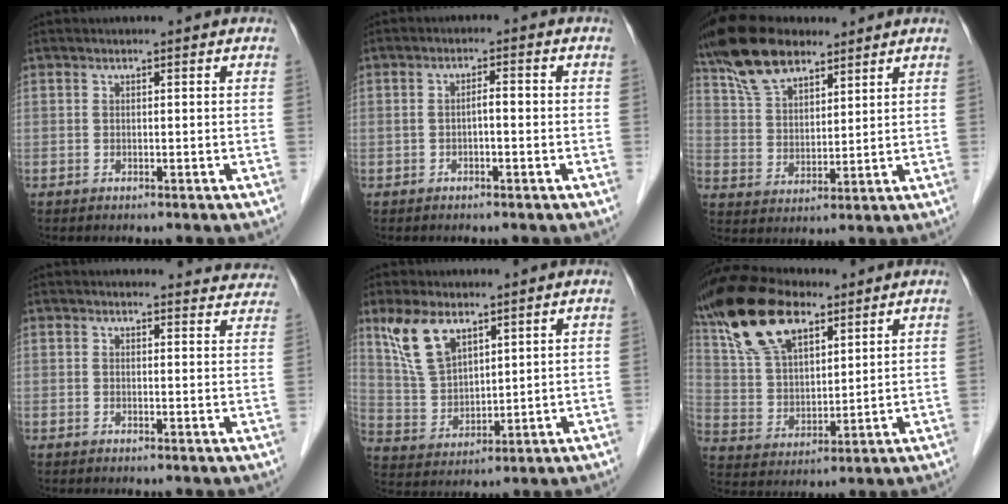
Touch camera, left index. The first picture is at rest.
{"total": 2.2, "force": [-0.5, 0.5, 2.1], "torque": [-0.033, 0.009, -0.009]}
{"total": 10.7, "force": [8.2, 4.7, 5.1], "torque": [-0.108, 0.028, 0.161]}
{"total": 7.9, "force": [7.7, 1.8, 0.2], "torque": [0.030, -0.017, 0.055]}
{"total": 8.3, "force": [5.6, 3.8, 4.8], "torque": [-0.107, 0.009, 0.125]}
{"total": 14.6, "force": [9.6, 6.5, 8.9], "torque": [-0.189, 0.033, 0.187]}